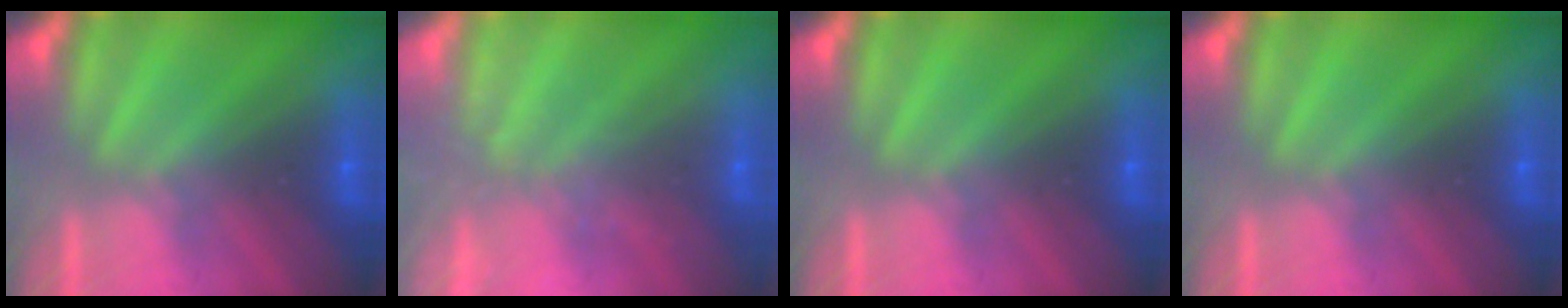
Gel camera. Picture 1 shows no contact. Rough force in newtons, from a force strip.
{"total": 1.6}
{"total": 0.0}
{"total": 0.0}